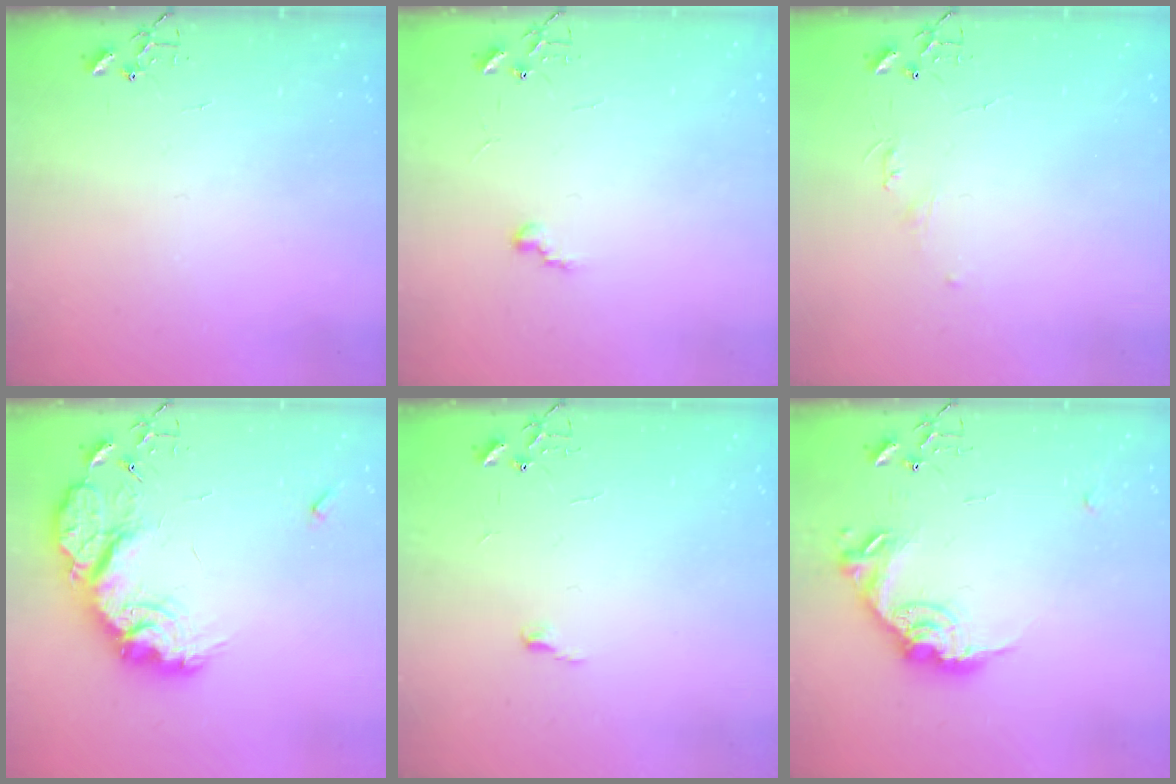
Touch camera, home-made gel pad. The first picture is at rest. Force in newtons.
{"total": 5.3, "press": 5.3, "slide": 0.5}
{"total": 4.0, "press": 3.9, "slide": 0.6}
{"total": 19.6, "press": 19.6, "slide": 1.3}
{"total": 3.4, "press": 3.4, "slide": 0.5}
{"total": 16.7, "press": 16.7, "slide": 0.9}